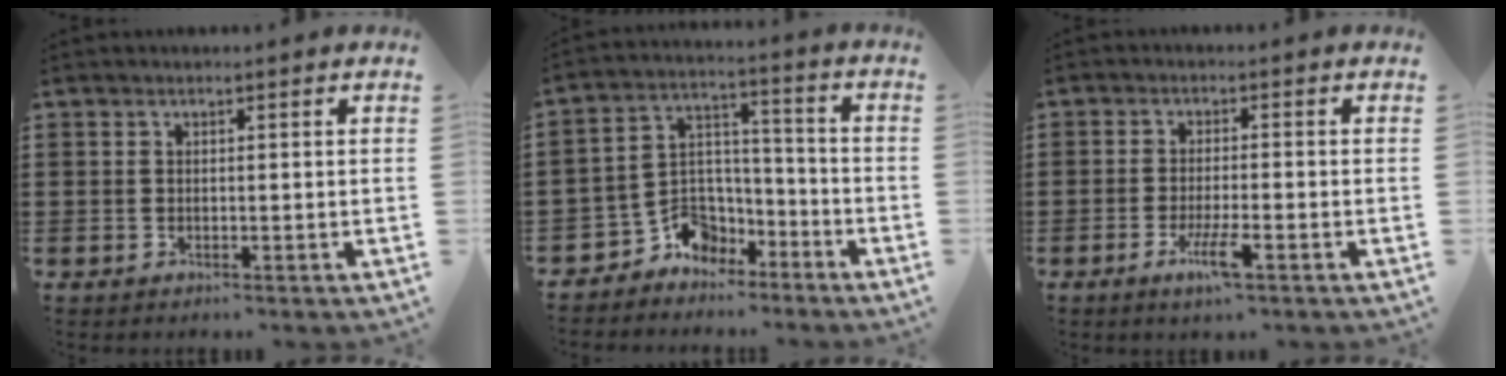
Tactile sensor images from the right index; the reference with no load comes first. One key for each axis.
{"total": 5.4, "fx": -3.6, "fy": 4.0, "fz": 0.2, "tx": -0.024, "ty": 0.007, "tz": -0.074}
{"total": 4.9, "fx": -2.5, "fy": 0.6, "fz": 4.2, "tx": -0.095, "ty": -0.017, "tz": -0.048}